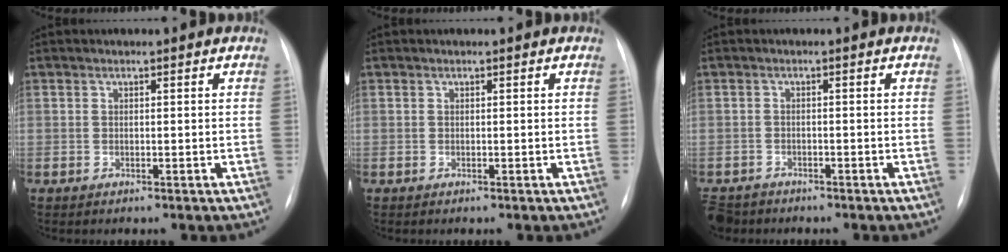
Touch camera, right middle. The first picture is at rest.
{"total": 0.0}
{"total": 5.0, "force": [-4.3, 2.6, 0.6], "torque": [-0.015, -0.008, -0.076]}